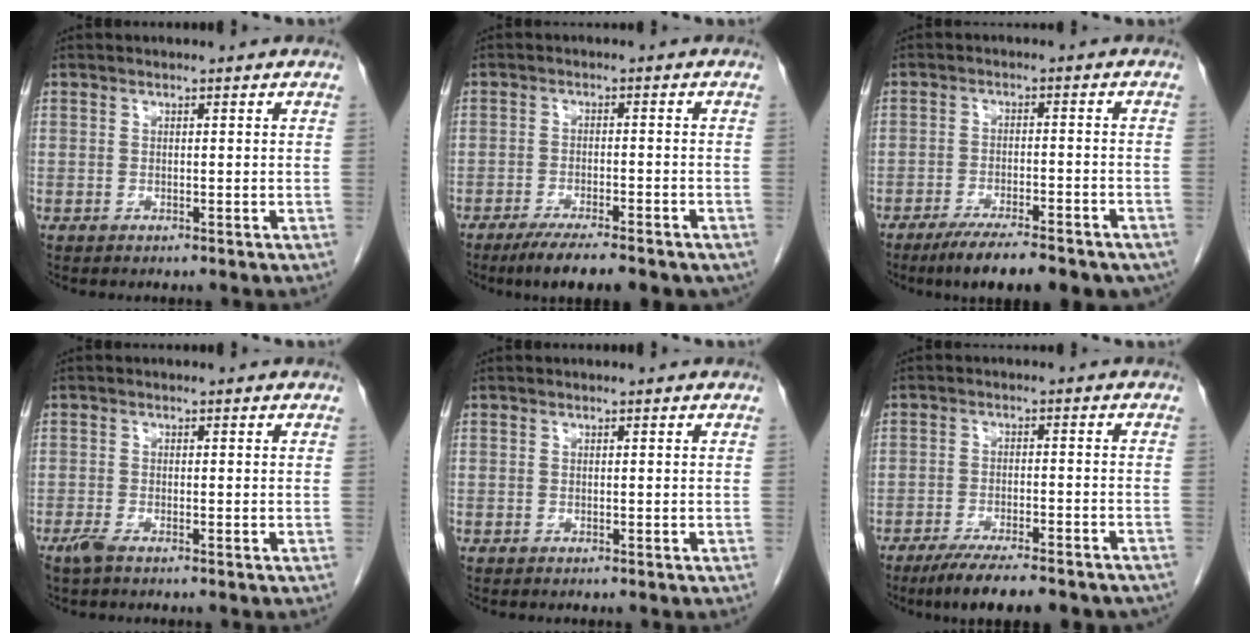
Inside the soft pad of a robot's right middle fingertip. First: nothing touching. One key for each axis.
{"total": 9.8, "fx": -7.5, "fy": 2.0, "fz": 6.0, "tx": -0.079, "ty": -0.014, "tz": -0.106}
{"total": 13.5, "fx": -10.6, "fy": 2.9, "fz": 7.8, "tx": -0.088, "ty": -0.006, "tz": -0.150}
{"total": 1.7, "fx": -1.2, "fy": 0.3, "fz": 1.1, "tx": -0.031, "ty": -0.005, "tz": -0.025}
{"total": 0.0}
{"total": 13.8, "fx": -11.4, "fy": 2.4, "fz": 7.3, "tx": -0.099, "ty": -0.014, "tz": -0.163}